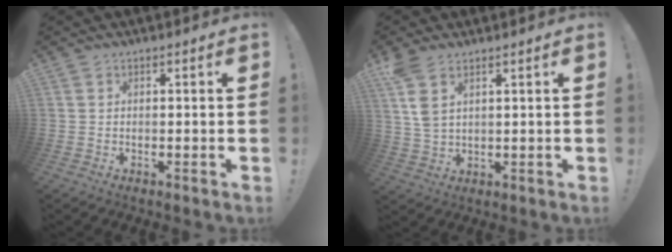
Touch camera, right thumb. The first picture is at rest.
{"total": 6.7, "force": [3.3, 3.3, 4.7], "torque": [-0.094, -0.010, 0.064]}